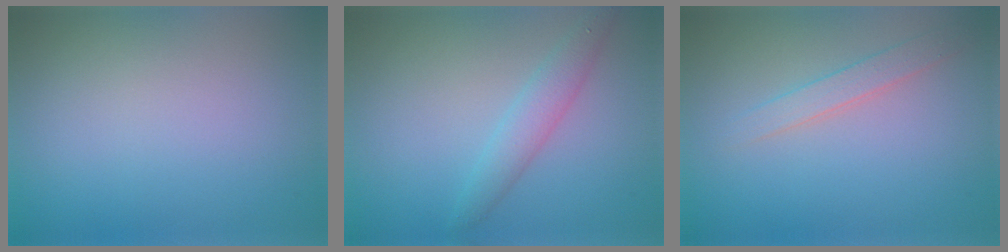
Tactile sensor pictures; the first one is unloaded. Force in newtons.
{"total": 2.4, "press": 2.4, "slide": 0.1}
{"total": 1.8, "press": 1.8, "slide": 0.1}